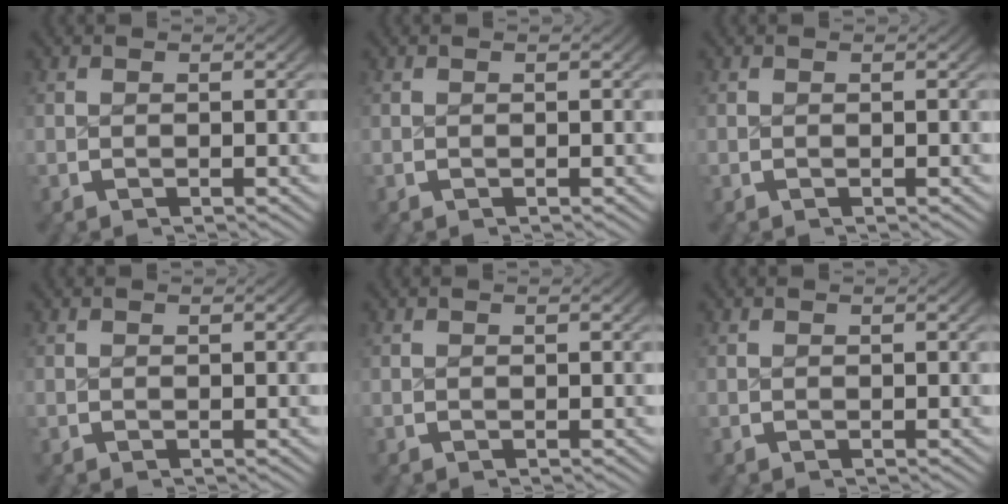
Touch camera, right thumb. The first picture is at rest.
{"total": 0.0}
{"total": 0.0}
{"total": 0.0}
{"total": 0.0}
{"total": 0.0}